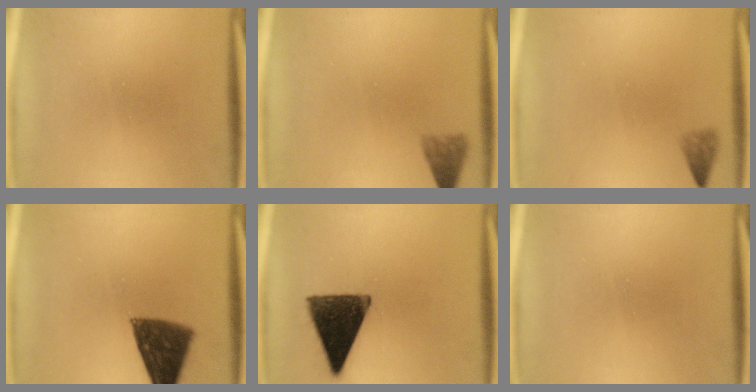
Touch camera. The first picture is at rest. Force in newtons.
{"total": 2.9}
{"total": 2.1}
{"total": 10.4}
{"total": 13.7}
{"total": 0.0}